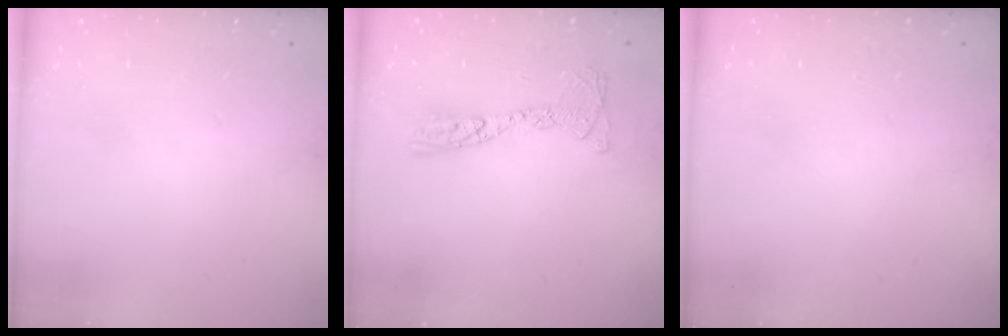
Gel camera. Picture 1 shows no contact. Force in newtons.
{"total": 12.2, "press": 12.1, "slide": 1.3}
{"total": 0.0}